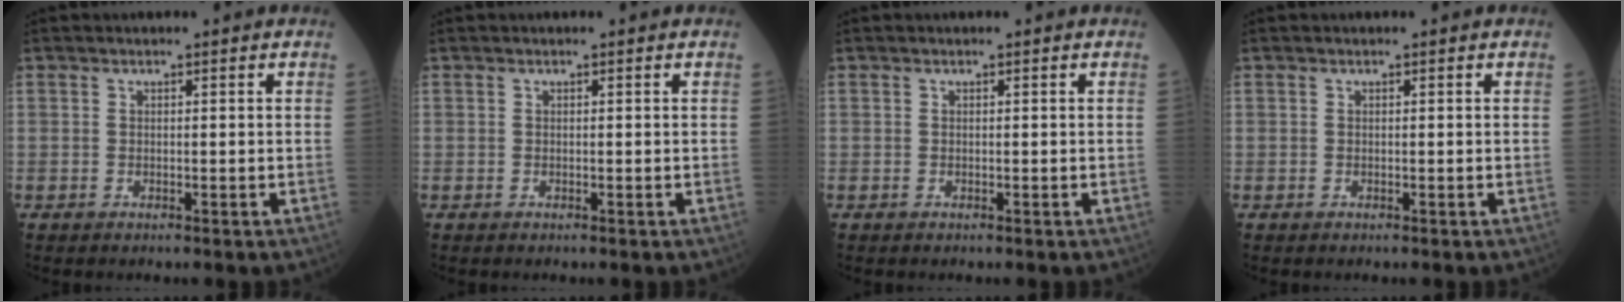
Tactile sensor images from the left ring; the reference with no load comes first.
{"total": 0.0}
{"total": 0.0}
{"total": 0.0}